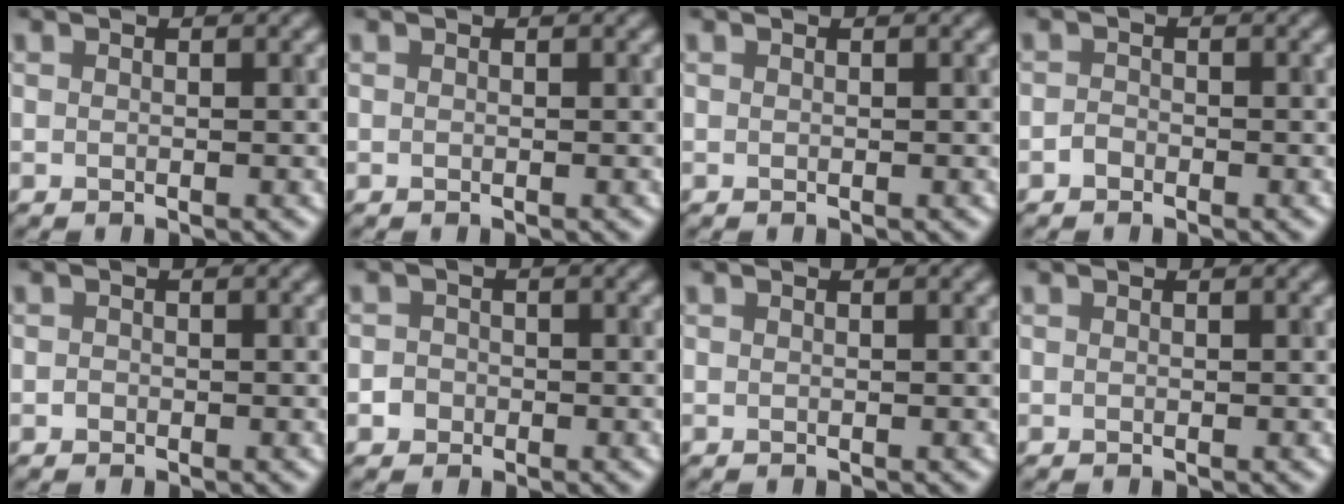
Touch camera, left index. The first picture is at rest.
{"total": 0.0}
{"total": 0.0}
{"total": 0.9, "force": [-0.7, 0.5, 0.2], "torque": [-0.003, 0.002, -0.017]}
{"total": 0.6, "force": [-0.3, 0.4, 0.2], "torque": [0.000, -0.002, -0.010]}
{"total": 1.7, "force": [-0.6, 1.5, 0.3], "torque": [0.012, 0.008, -0.019]}
{"total": 0.0}
{"total": 0.0}